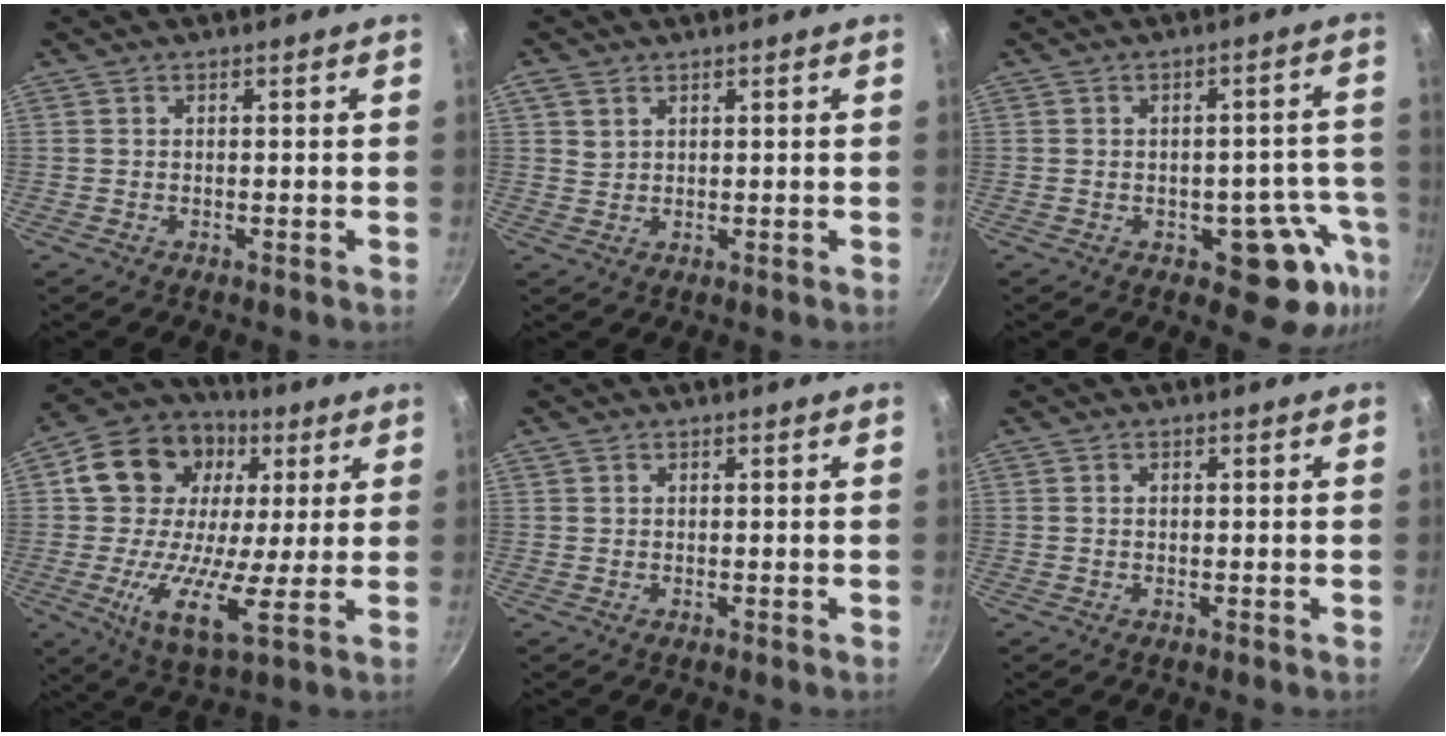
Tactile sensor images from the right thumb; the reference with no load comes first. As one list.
[{"total": 2.3, "force": [1.3, 1.6, 1.1], "torque": [-0.017, -0.003, 0.025]}, {"total": 11.3, "force": [-4.6, 6.7, 7.9], "torque": [-0.020, 0.033, -0.052]}, {"total": 20.1, "force": [3.1, 13.7, 14.3], "torque": [-0.233, 0.004, 0.032]}, {"total": 0.5, "force": [0.3, 0.4, 0.1], "torque": [-0.002, 0.002, 0.004]}, {"total": 0.5, "force": [0.1, 0.4, 0.3], "torque": [-0.006, 0.002, 0.003]}]